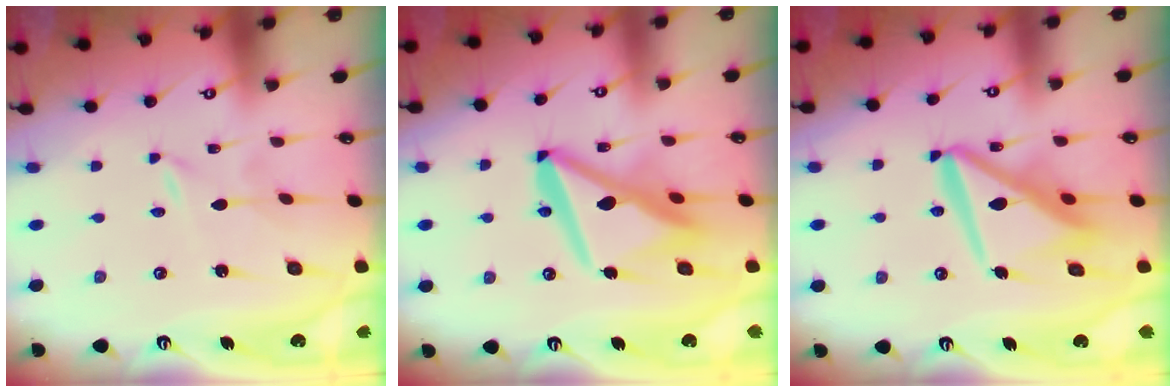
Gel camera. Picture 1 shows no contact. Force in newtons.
{"total": 13.9, "press": 13.8, "slide": 1.9}
{"total": 13.3, "press": 13.2, "slide": 1.5}